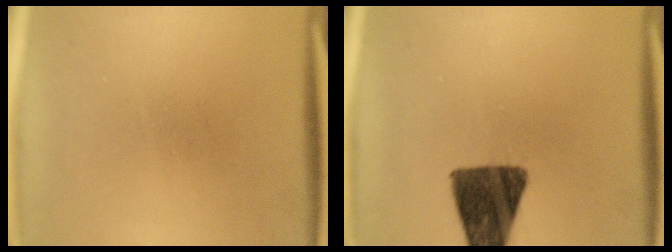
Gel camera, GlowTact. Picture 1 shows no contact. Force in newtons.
{"total": 12.8}